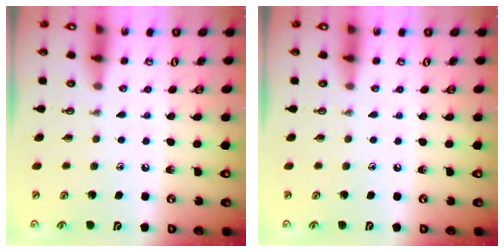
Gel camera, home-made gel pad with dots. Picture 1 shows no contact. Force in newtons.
{"total": 0.0}